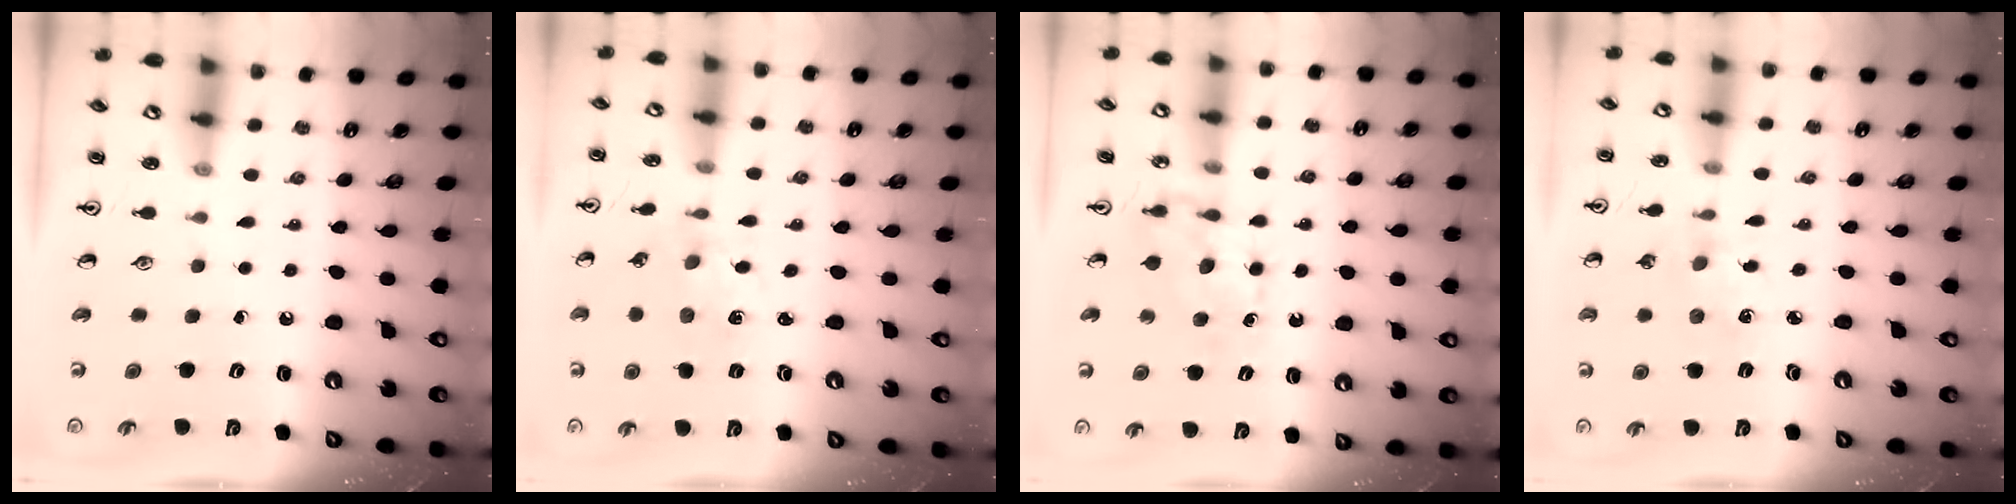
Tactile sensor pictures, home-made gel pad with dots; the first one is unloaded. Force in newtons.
{"total": 2.4, "press": 2.4, "slide": 0.4}
{"total": 7.6, "press": 7.6, "slide": 0.7}
{"total": 2.7, "press": 2.7, "slide": 0.4}